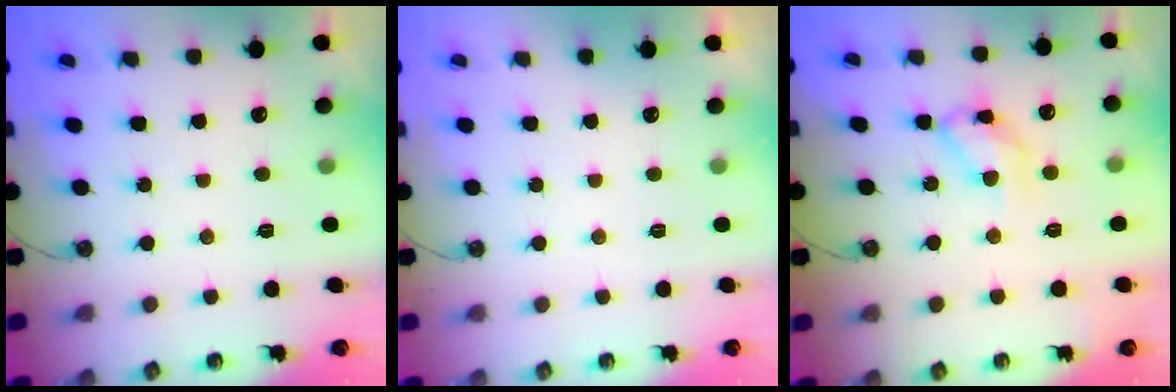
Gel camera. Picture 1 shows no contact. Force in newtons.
{"total": 0.0}
{"total": 12.3, "press": 12.3, "slide": 0.3}